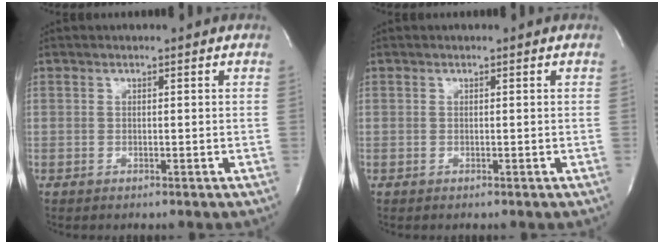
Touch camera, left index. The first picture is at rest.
{"total": 0.0}